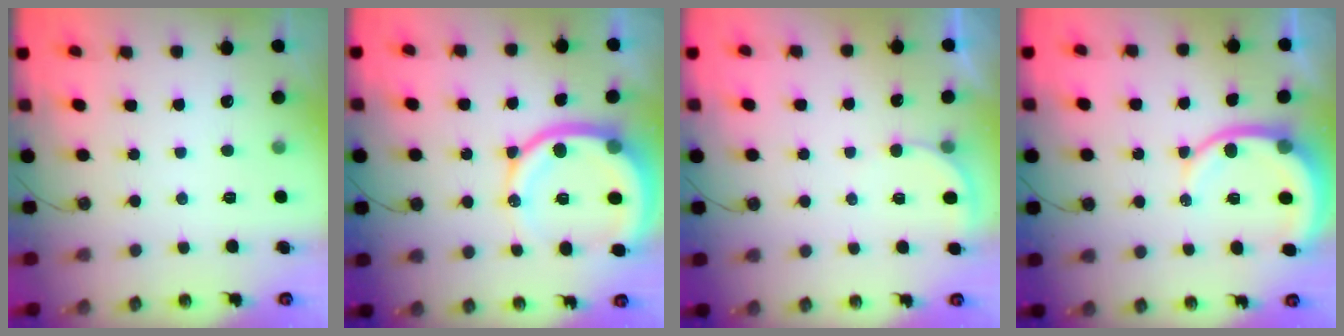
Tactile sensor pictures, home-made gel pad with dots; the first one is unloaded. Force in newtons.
{"total": 16.6, "press": 16.4, "slide": 2.2}
{"total": 3.4, "press": 3.4, "slide": 0.2}
{"total": 8.2, "press": 8.2, "slide": 0.9}